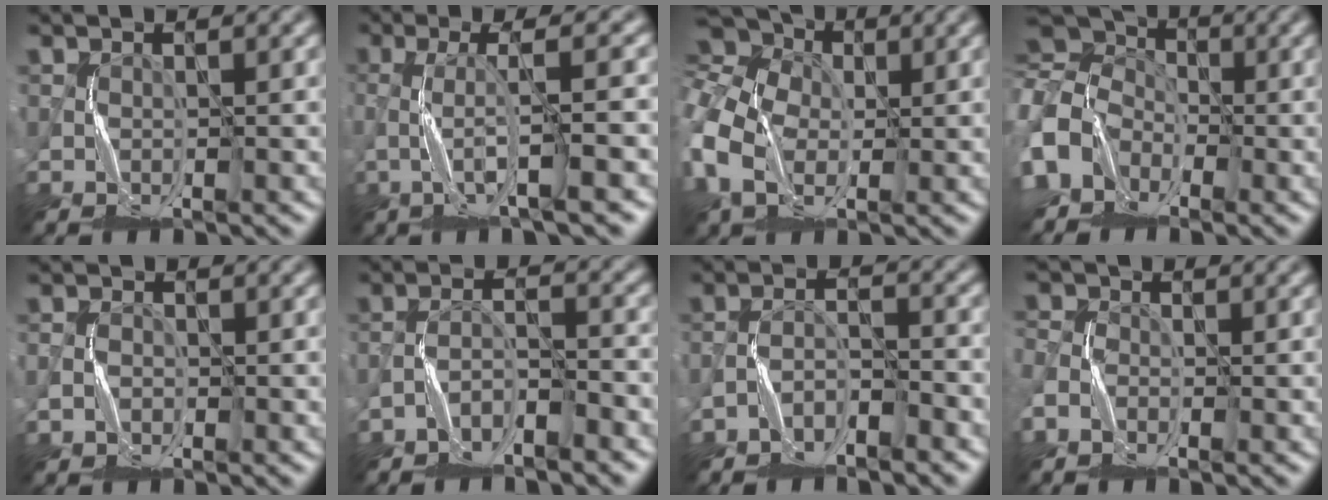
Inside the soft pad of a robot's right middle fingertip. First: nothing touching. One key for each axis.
{"total": 4.4, "fx": -1.2, "fy": 0.6, "fz": 4.2, "tx": -0.075, "ty": 0.010, "tz": -0.027}
{"total": 11.7, "fx": 1.4, "fy": 9.3, "fz": 6.9, "tx": -0.189, "ty": 0.013, "tz": 0.009}
{"total": 8.8, "fx": -1.6, "fy": 7.6, "fz": 4.2, "tx": -0.096, "ty": 0.027, "tz": -0.064}
{"total": 1.4, "fx": -0.8, "fy": 1.1, "fz": 0.4, "tx": -0.006, "ty": 0.003, "tz": -0.015}
{"total": 3.1, "fx": -2.8, "fy": 0.5, "fz": 1.2, "tx": -0.023, "ty": 0.013, "tz": -0.055}
{"total": 2.8, "fx": -2.6, "fy": 0.6, "fz": 0.9, "tx": -0.017, "ty": 0.013, "tz": -0.051}
{"total": 3.4, "fx": -1.7, "fy": 2.6, "fz": 1.4, "tx": -0.028, "ty": 0.001, "tz": -0.033}